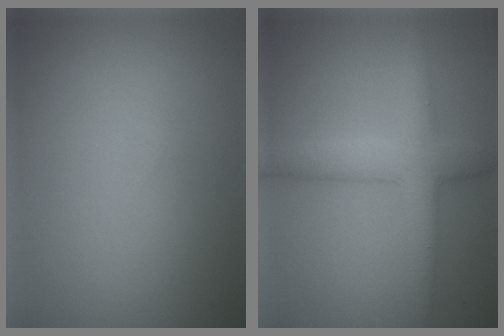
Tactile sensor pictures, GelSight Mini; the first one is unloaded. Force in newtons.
{"total": 4.7, "press": 4.7, "slide": 0.1}